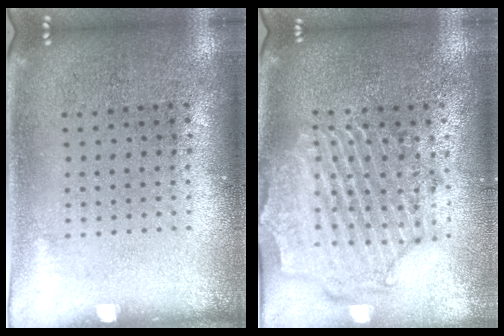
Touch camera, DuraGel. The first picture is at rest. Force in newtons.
{"total": 2.3, "press": 2.2, "slide": 0.9}